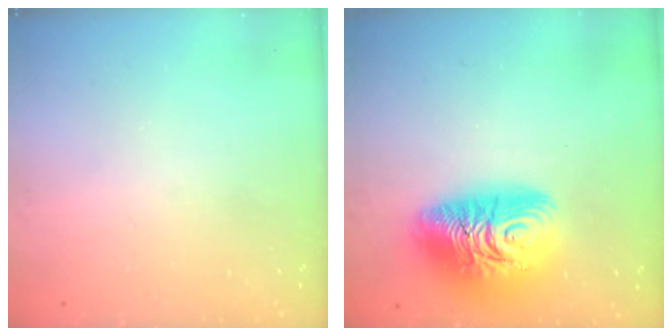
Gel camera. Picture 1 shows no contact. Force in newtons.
{"total": 15.9, "press": 15.9, "slide": 1.3}